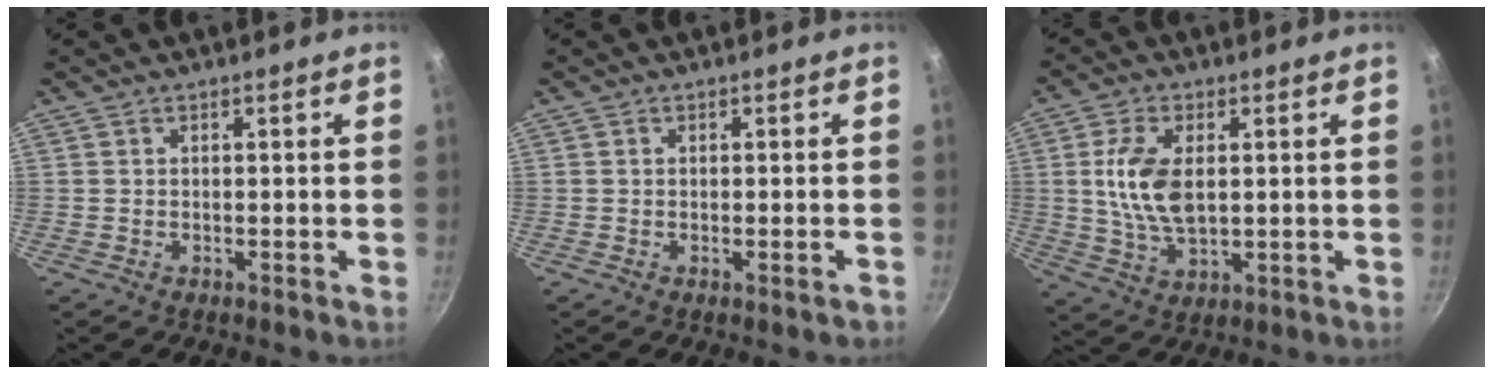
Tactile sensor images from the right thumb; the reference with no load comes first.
{"total": 1.4, "force": [-0.7, 0.2, 1.2], "torque": [-0.019, 0.002, -0.012]}
{"total": 10.5, "force": [1.5, 5.8, 8.7], "torque": [-0.166, -0.005, 0.031]}